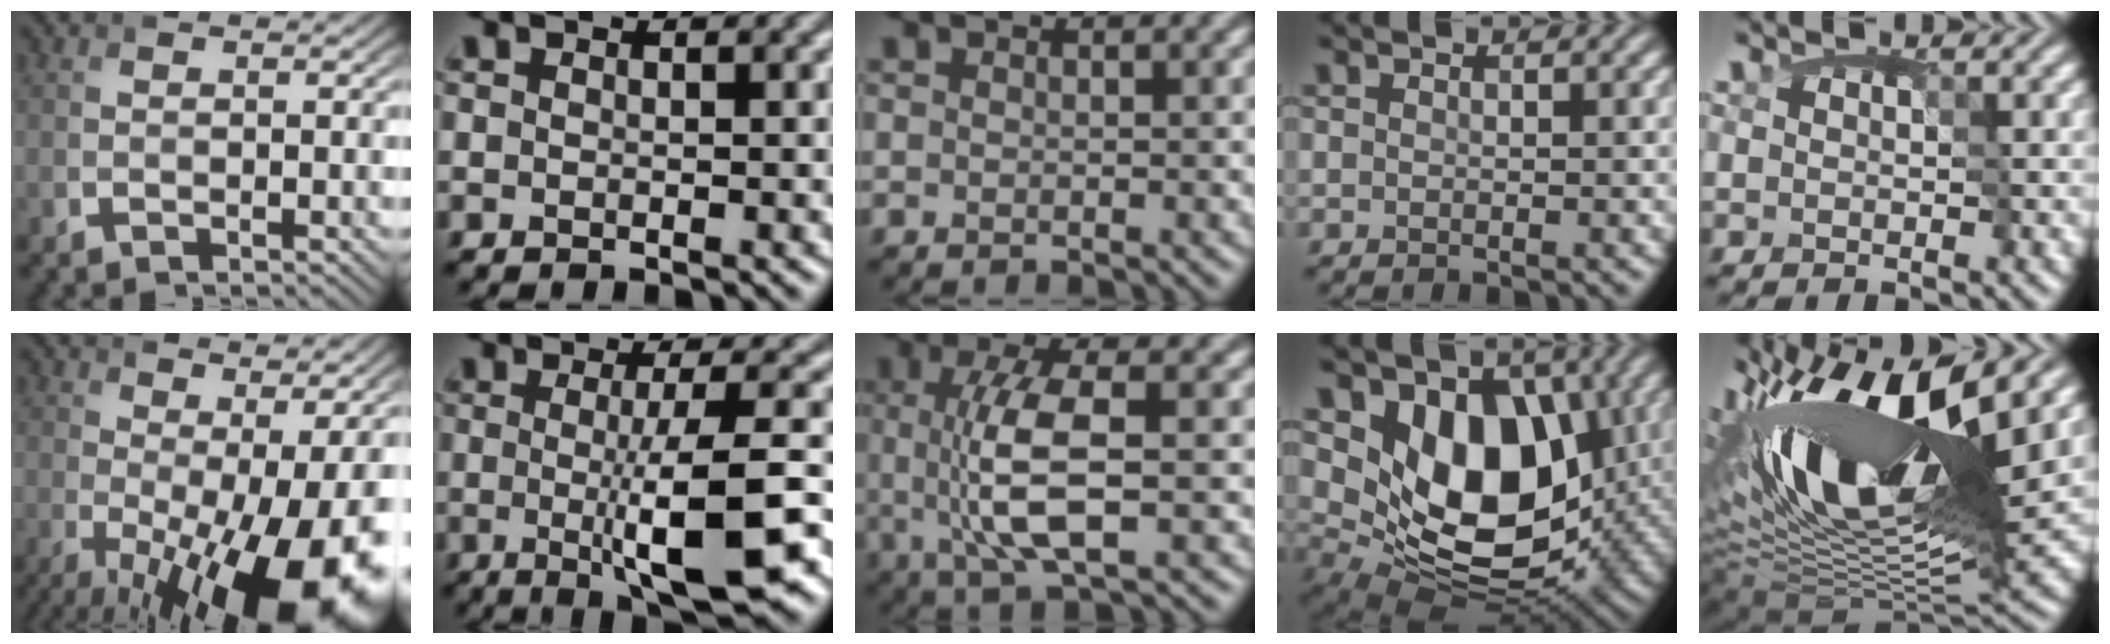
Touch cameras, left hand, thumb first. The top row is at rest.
{"thumb": {"total": 19.3, "force": [-4.4, 7.6, 17.2], "torque": [-0.231, -0.039, -0.035]}, "index": {"total": 8.6, "force": [-1.3, 1.8, 8.3], "torque": [-0.115, -0.010, -0.019]}, "middle": {"total": 7.3, "force": [0.0, 2.2, 7.0], "torque": [-0.138, -0.003, 0.003]}, "ring": {"total": 11.4, "force": [2.3, 7.7, 8.1], "torque": [-0.132, -0.021, 0.039]}, "little": {"total": 14.9, "force": [3.9, 6.2, 13.0], "torque": [-0.240, 0.018, 0.059]}}